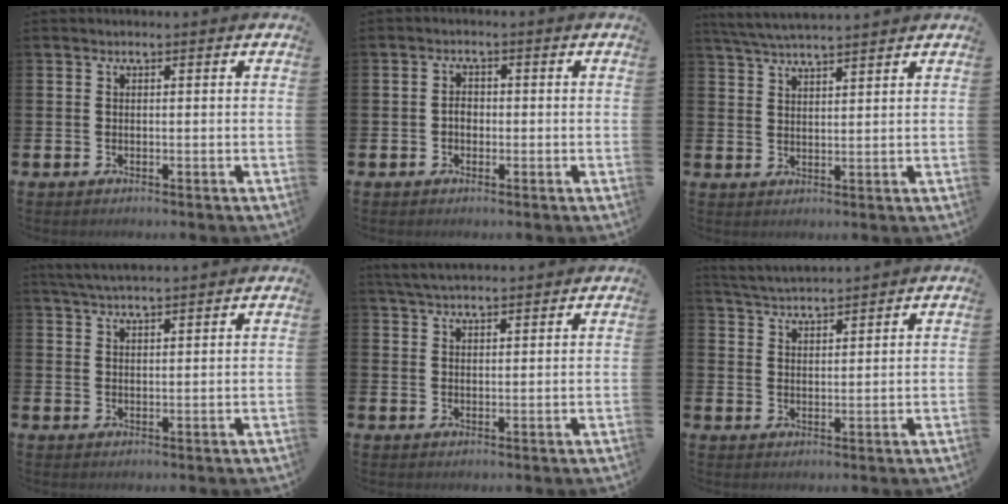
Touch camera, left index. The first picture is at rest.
{"total": 1.9, "force": [-0.4, 1.4, 1.2], "torque": [-0.011, 0.001, -0.011]}
{"total": 4.3, "force": [4.2, 0.0, 1.1], "torque": [-0.042, -0.013, 0.077]}
{"total": 3.8, "force": [3.6, 0.0, 0.9], "torque": [-0.028, -0.010, 0.067]}
{"total": 4.2, "force": [4.0, 0.7, 1.1], "torque": [-0.024, -0.013, 0.073]}
{"total": 3.8, "force": [3.8, 0.1, 0.2], "torque": [-0.025, -0.017, 0.070]}